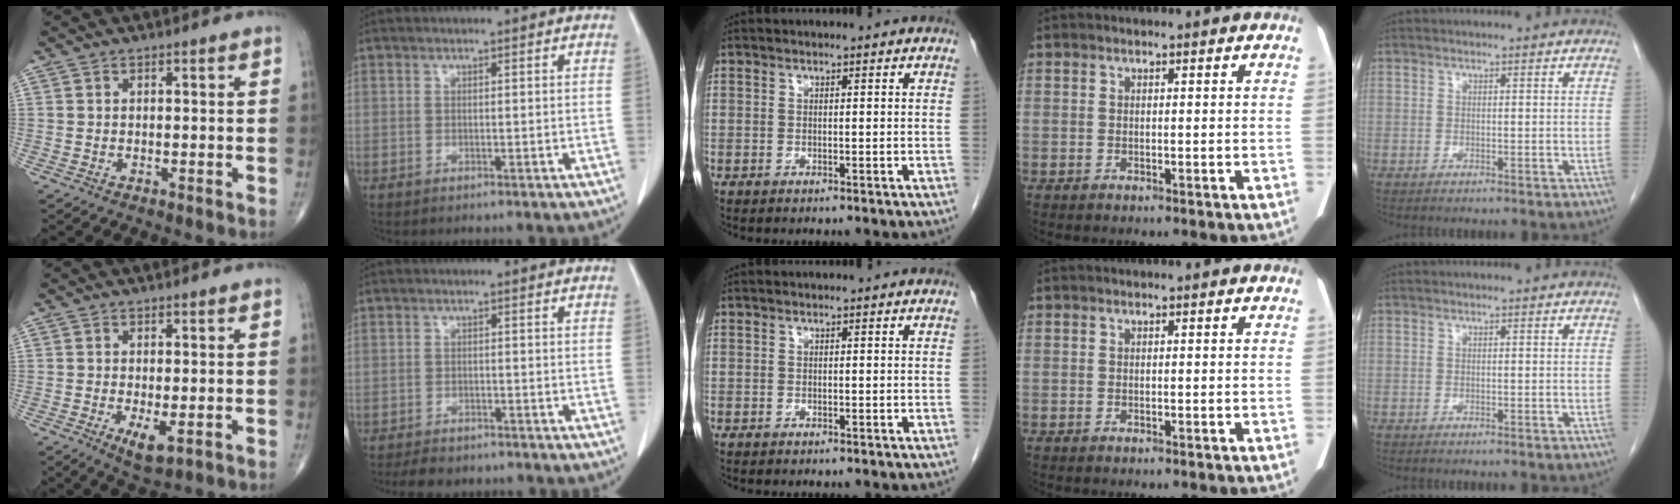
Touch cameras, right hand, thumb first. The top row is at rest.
{"thumb": {"total": 4.3, "force": [-1.3, 1.6, 3.8], "torque": [-0.067, -0.013, -0.016]}, "index": {"total": 4.8, "force": [-4.0, 1.9, 1.6], "torque": [-0.024, -0.004, -0.053]}}